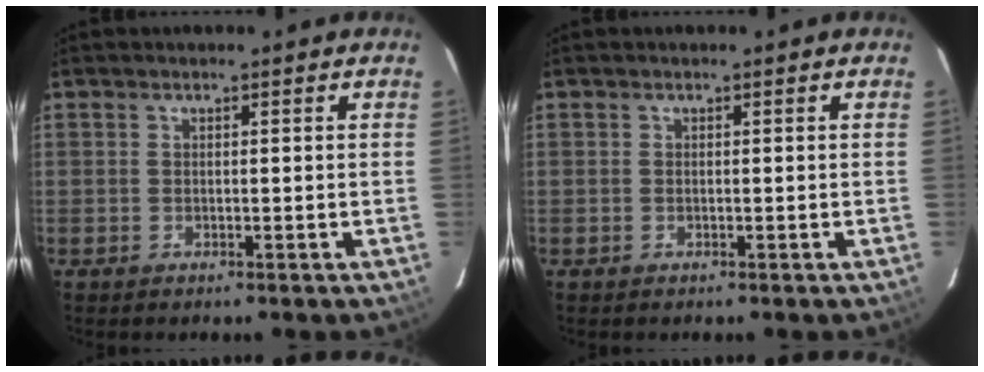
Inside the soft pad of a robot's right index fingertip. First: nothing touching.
{"total": 0.0}